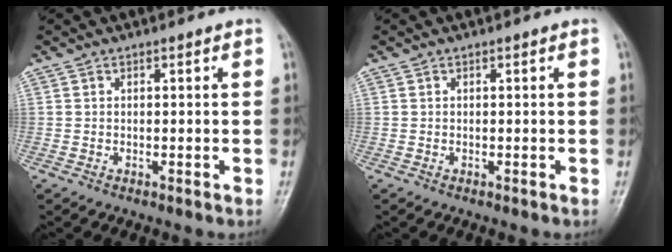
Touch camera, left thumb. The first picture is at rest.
{"total": 0.0}